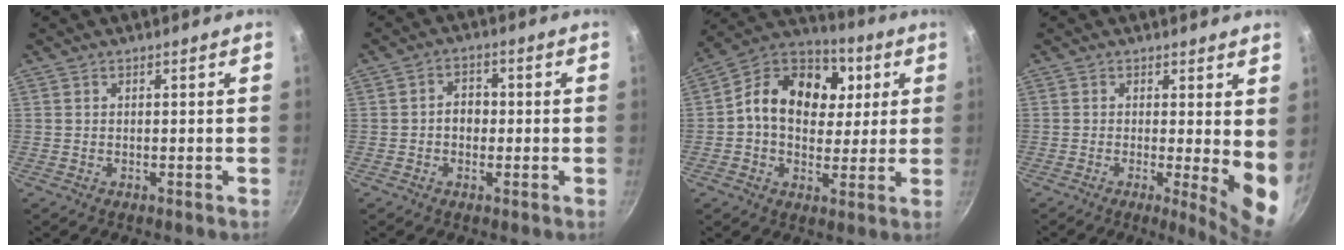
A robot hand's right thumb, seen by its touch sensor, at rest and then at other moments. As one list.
[{"total": 4.1, "force": [-0.4, 3.3, 2.4], "torque": [-0.014, 0.013, -0.010]}, {"total": 17.2, "force": [3.4, 13.0, 10.8], "torque": [-0.156, 0.014, 0.034]}, {"total": 7.4, "force": [0.1, 1.8, 7.2], "torque": [-0.091, -0.022, 0.002]}]